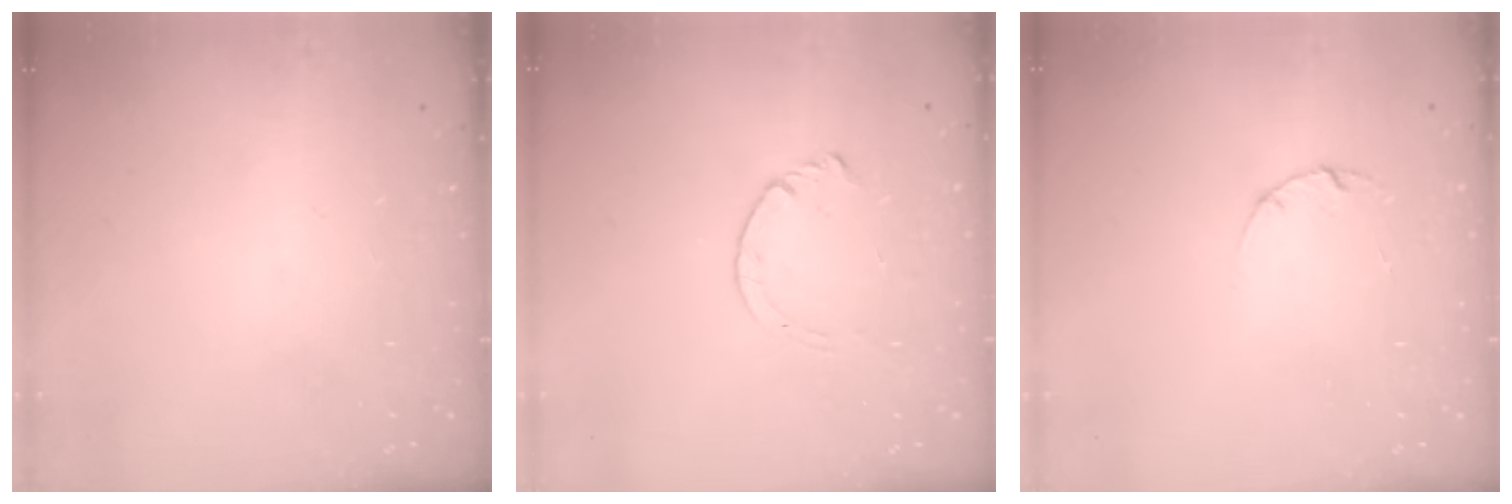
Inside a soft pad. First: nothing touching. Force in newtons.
{"total": 3.6, "press": 3.5, "slide": 0.4}
{"total": 3.0, "press": 3.0, "slide": 0.4}